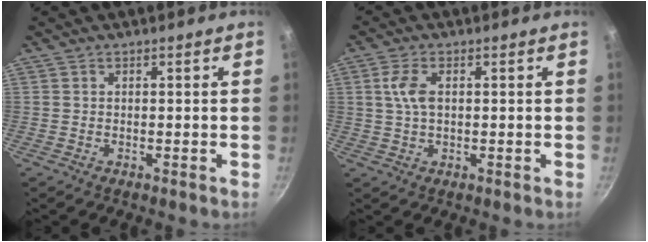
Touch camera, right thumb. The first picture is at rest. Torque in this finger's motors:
{"motor_torque": [0.10, 0.06, 0.32, 0.57, 0.04]}